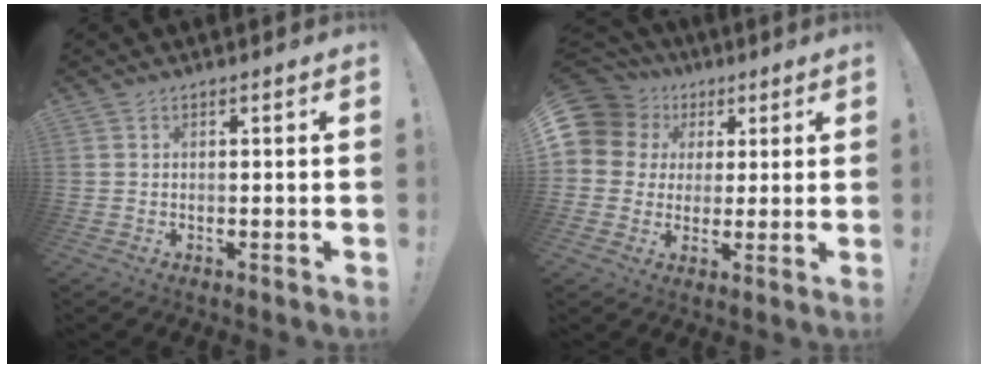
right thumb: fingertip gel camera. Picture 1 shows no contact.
{"total": 10.8, "force": [3.5, 9.4, 3.8], "torque": [-0.073, -0.016, 0.071]}